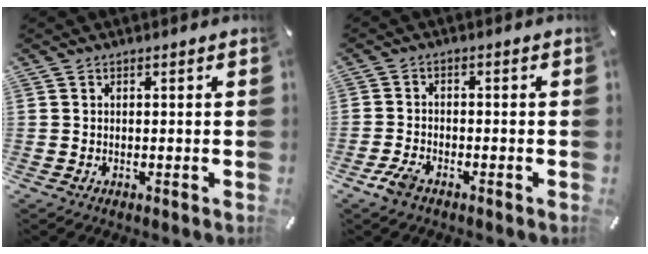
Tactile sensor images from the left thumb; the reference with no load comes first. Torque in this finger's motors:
{"motor_torque": [-0.02, 0.02, -0.01, 0.05, 0.00]}